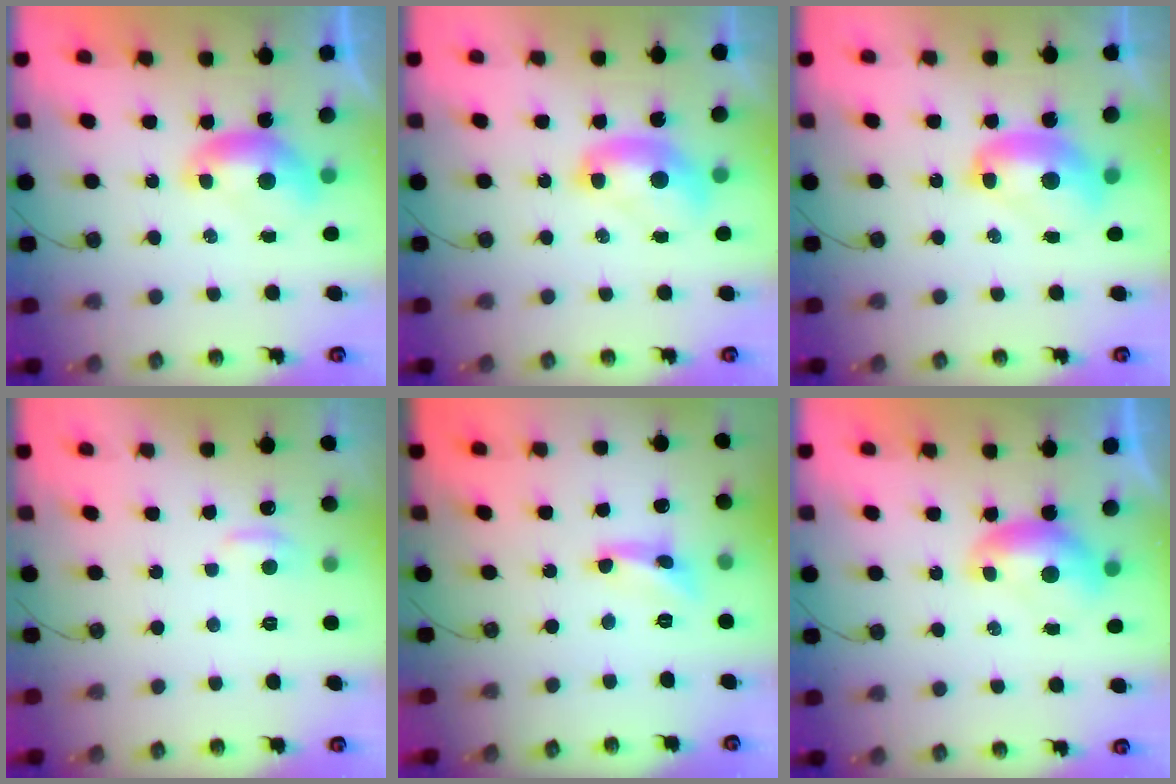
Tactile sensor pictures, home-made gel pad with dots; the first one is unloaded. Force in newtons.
{"total": 2.1, "press": 2.1, "slide": 0.2}
{"total": 3.5, "press": 3.5, "slide": 0.4}
{"total": 1.0, "press": 0.7, "slide": 0.7}
{"total": 2.5, "press": 2.5, "slide": 0.2}
{"total": 0.6, "press": 0.6, "slide": 0.2}